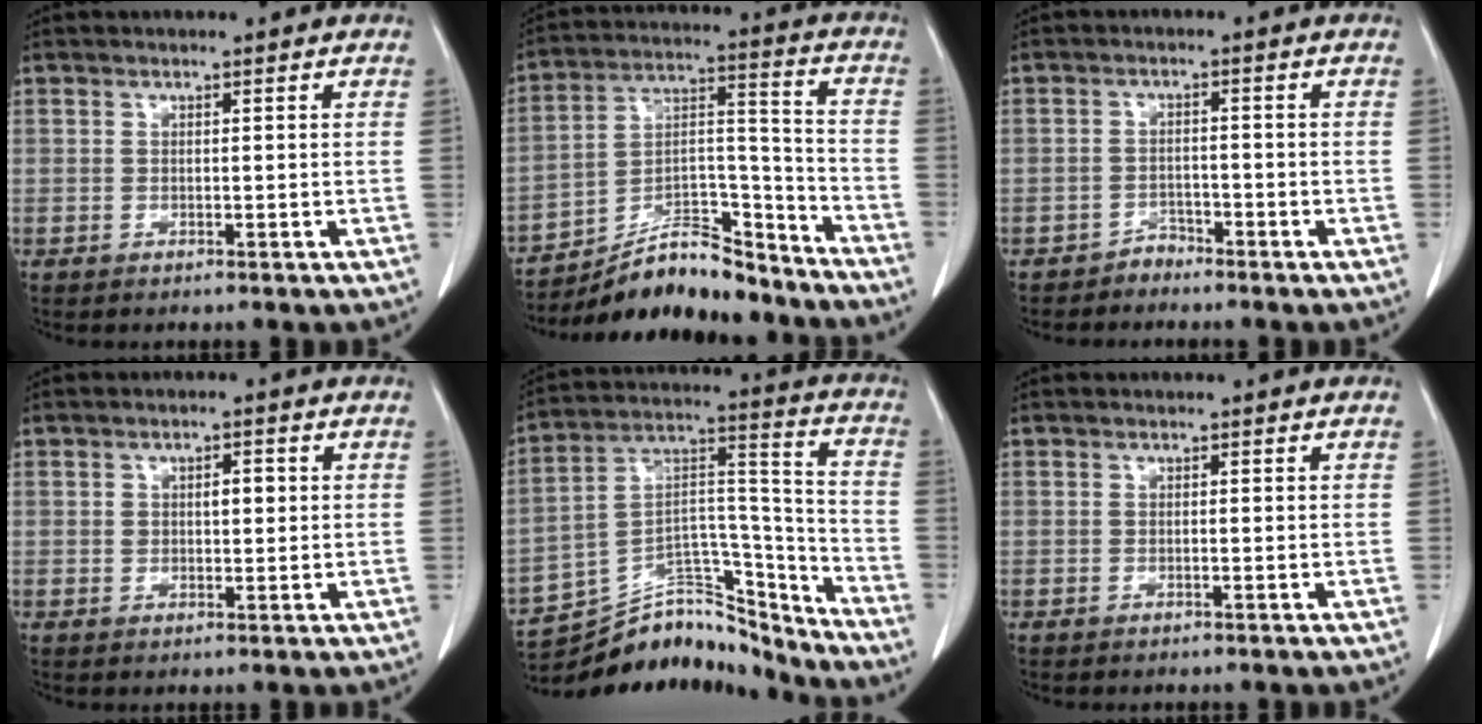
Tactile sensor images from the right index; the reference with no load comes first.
{"total": 15.0, "force": [-13.8, 3.8, 4.6], "torque": [-0.070, 0.049, -0.233]}
{"total": 1.9, "force": [-1.8, 0.7, -0.1], "torque": [0.004, 0.002, -0.030]}
{"total": 2.8, "force": [0.6, 1.5, 2.3], "torque": [-0.036, 0.005, 0.010]}
{"total": 19.3, "force": [-18.2, 5.1, 3.7], "torque": [-0.058, 0.070, -0.293]}
{"total": 0.0}